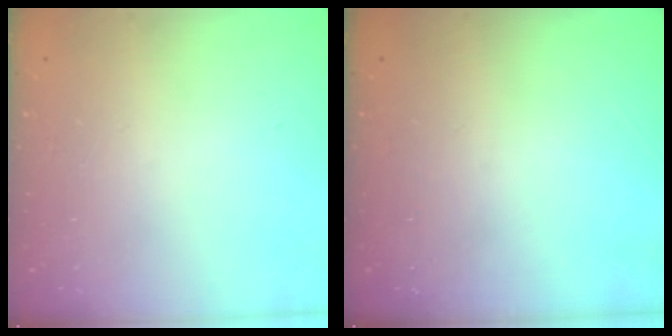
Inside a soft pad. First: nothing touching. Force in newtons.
{"total": 0.0}